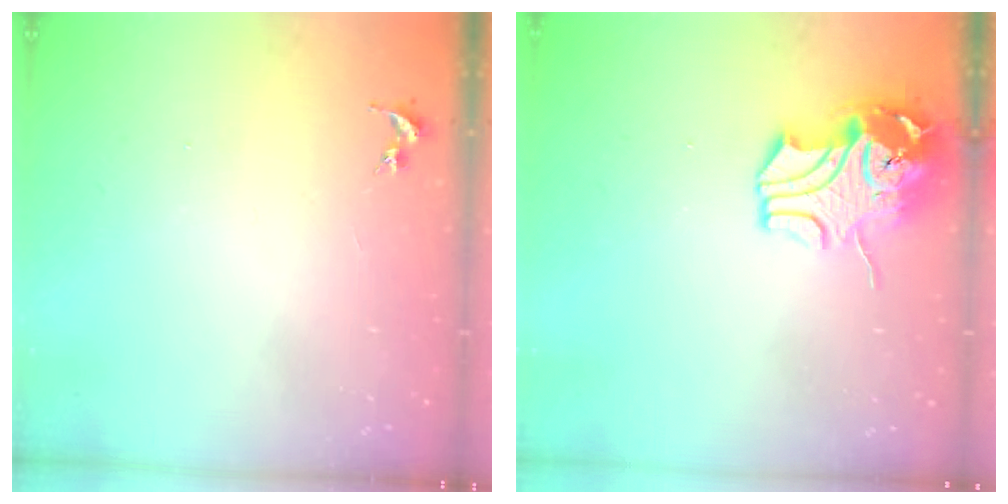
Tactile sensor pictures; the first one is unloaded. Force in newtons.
{"total": 12.4, "press": 12.3, "slide": 2.0}